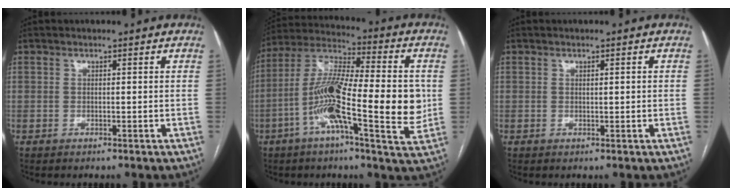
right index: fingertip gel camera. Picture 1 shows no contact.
{"total": 19.3, "force": [-3.1, 3.6, 18.7], "torque": [-0.330, 0.006, -0.058]}
{"total": 0.7, "force": [0.2, 0.1, 0.7], "torque": [-0.013, 0.001, 0.004]}